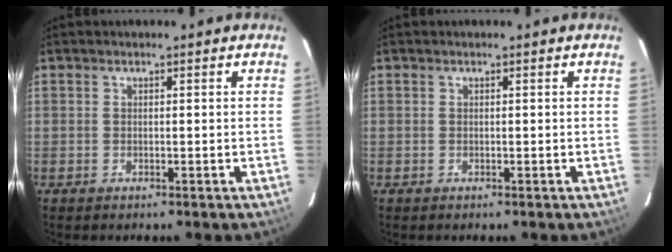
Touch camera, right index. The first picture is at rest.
{"total": 0.0}